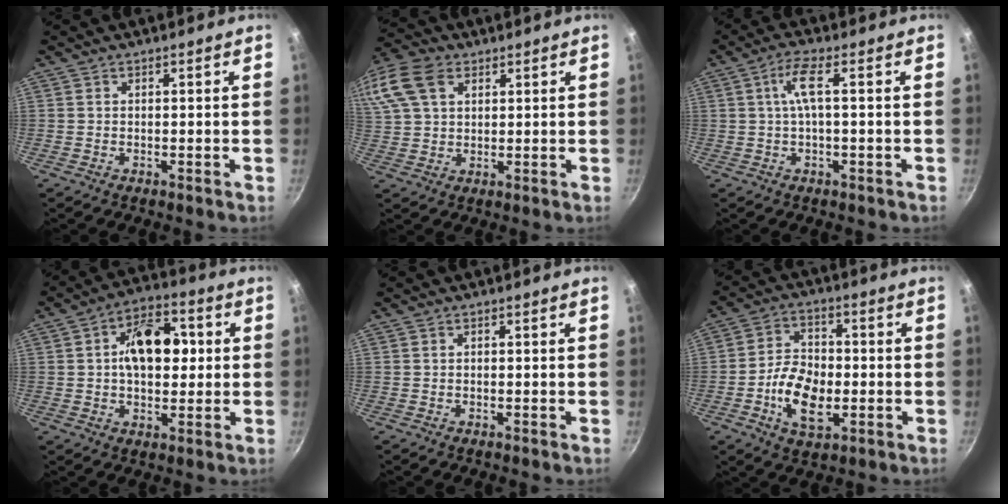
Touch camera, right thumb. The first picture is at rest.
{"total": 19.4, "force": [8.4, 13.4, 11.3], "torque": [-0.277, 0.047, 0.159]}
{"total": 5.0, "force": [0.3, 0.7, 4.9], "torque": [-0.105, 0.010, 0.006]}
{"total": 13.0, "force": [1.8, 8.1, 10.0], "torque": [-0.116, 0.014, 0.014]}
{"total": 0.0}
{"total": 11.2, "force": [-2.6, 6.8, 8.5], "torque": [-0.139, 0.016, -0.050]}